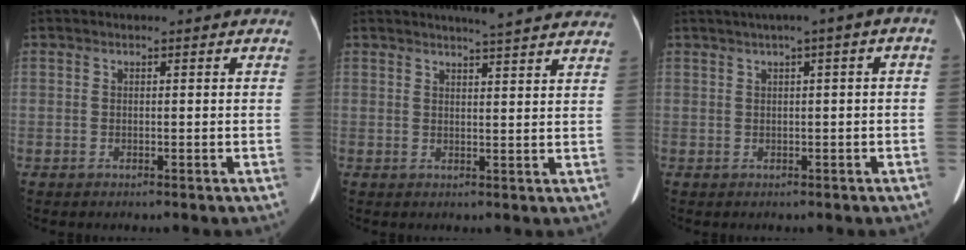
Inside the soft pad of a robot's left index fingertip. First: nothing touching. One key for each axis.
{"total": 11.3, "fx": 10.4, "fy": 0.7, "fz": 4.5, "tx": -0.050, "ty": -0.001, "tz": 0.109}
{"total": 4.3, "fx": 1.2, "fy": 0.3, "fz": 4.1, "tx": -0.057, "ty": 0.021, "tz": 0.016}